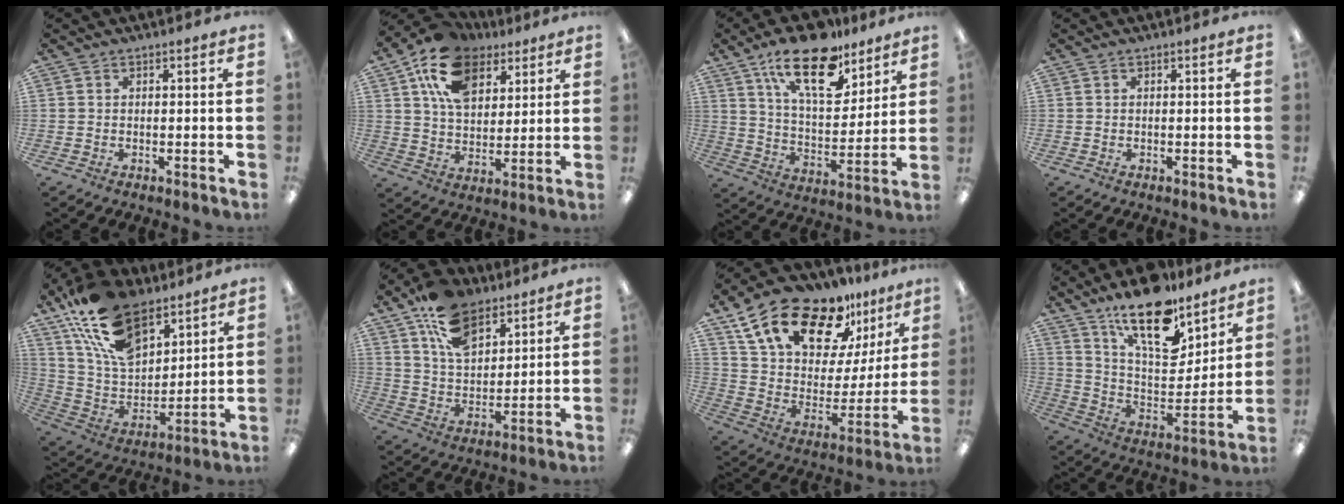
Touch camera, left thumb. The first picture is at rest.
{"total": 15.7, "force": [9.0, 10.0, 8.0], "torque": [-0.147, -0.026, 0.169]}
{"total": 20.4, "force": [13.3, 9.0, 12.6], "torque": [-0.200, -0.066, 0.226]}
{"total": 0.0}
{"total": 20.8, "force": [13.8, 10.6, 11.3], "torque": [-0.228, -0.065, 0.255]}
{"total": 20.8, "force": [14.1, 10.6, 11.0], "torque": [-0.226, -0.072, 0.262]}
{"total": 20.7, "force": [15.3, 9.3, 10.3], "torque": [-0.188, -0.100, 0.276]}
{"total": 19.5, "force": [14.2, 7.7, 10.9], "torque": [-0.186, -0.089, 0.245]}